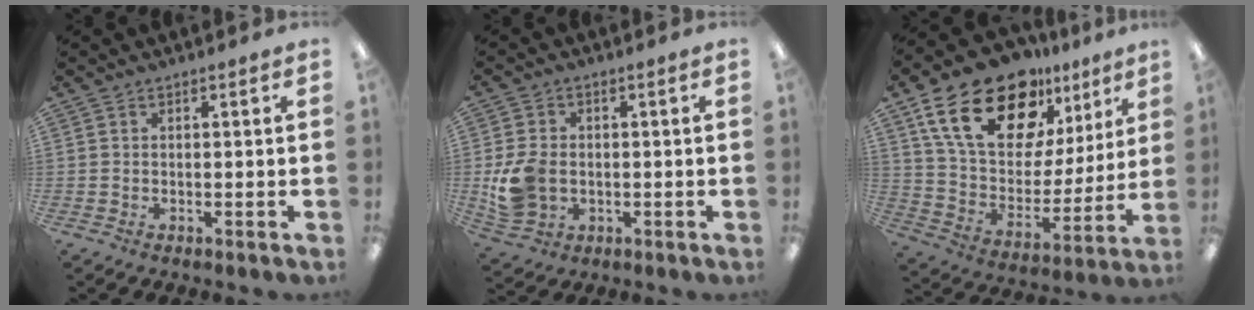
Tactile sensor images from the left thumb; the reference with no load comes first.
{"total": 9.2, "force": [-1.2, 7.2, 5.7], "torque": [-0.120, 0.011, -0.017]}
{"total": 23.6, "force": [14.7, 12.7, 13.5], "torque": [-0.233, -0.076, 0.264]}